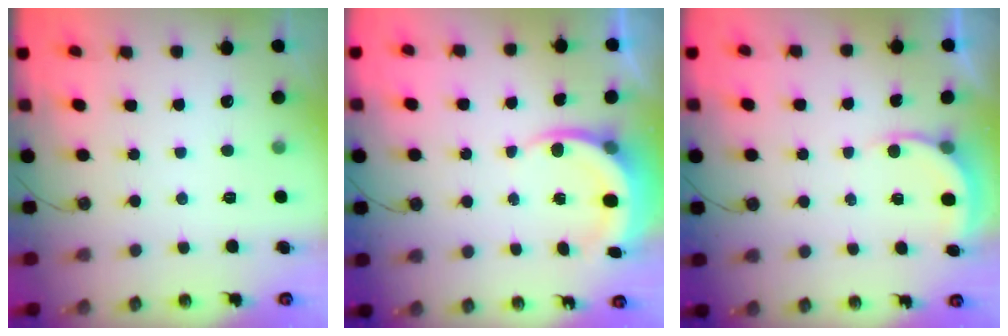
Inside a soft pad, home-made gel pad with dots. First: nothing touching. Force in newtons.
{"total": 6.2, "press": 6.1, "slide": 1.2}
{"total": 3.9, "press": 3.9, "slide": 0.3}